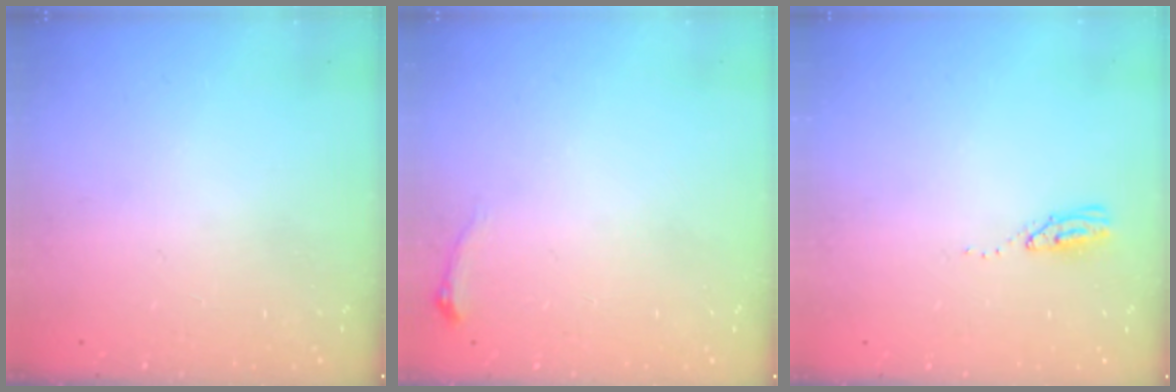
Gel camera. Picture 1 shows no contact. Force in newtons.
{"total": 4.5, "press": 4.3, "slide": 1.1}
{"total": 3.6, "press": 3.5, "slide": 0.3}